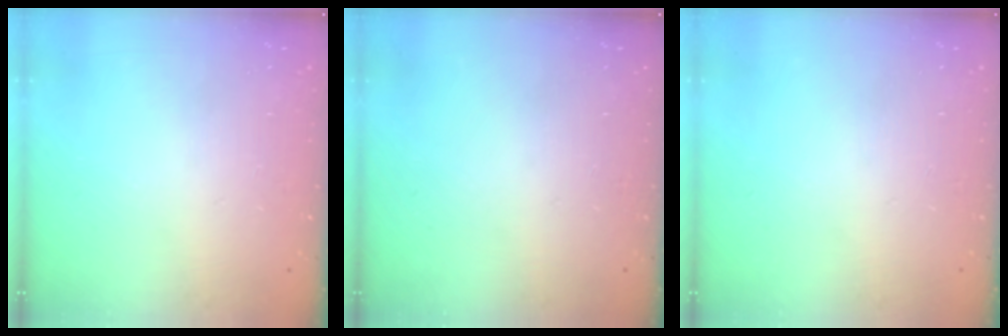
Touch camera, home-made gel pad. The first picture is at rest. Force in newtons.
{"total": 0.0}
{"total": 0.0}